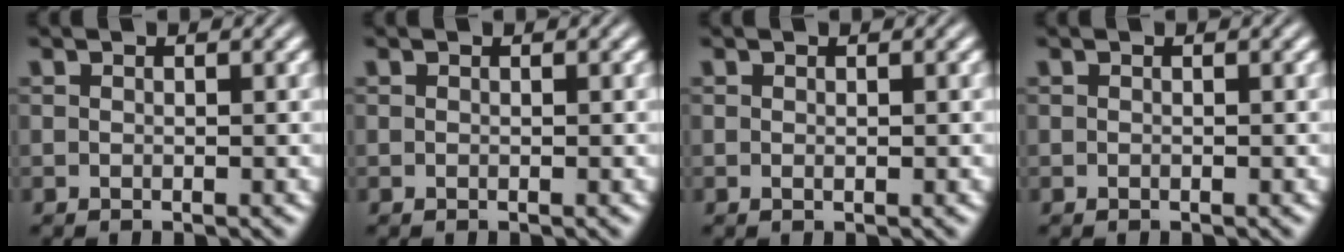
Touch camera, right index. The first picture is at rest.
{"total": 0.0}
{"total": 0.0}
{"total": 0.0}